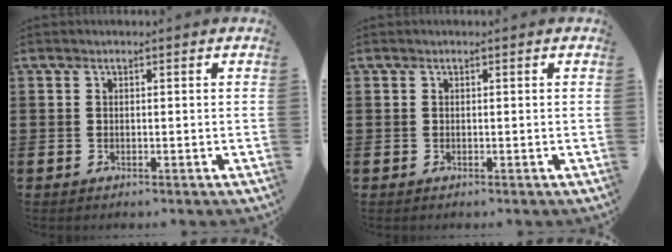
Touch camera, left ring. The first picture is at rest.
{"total": 0.0}